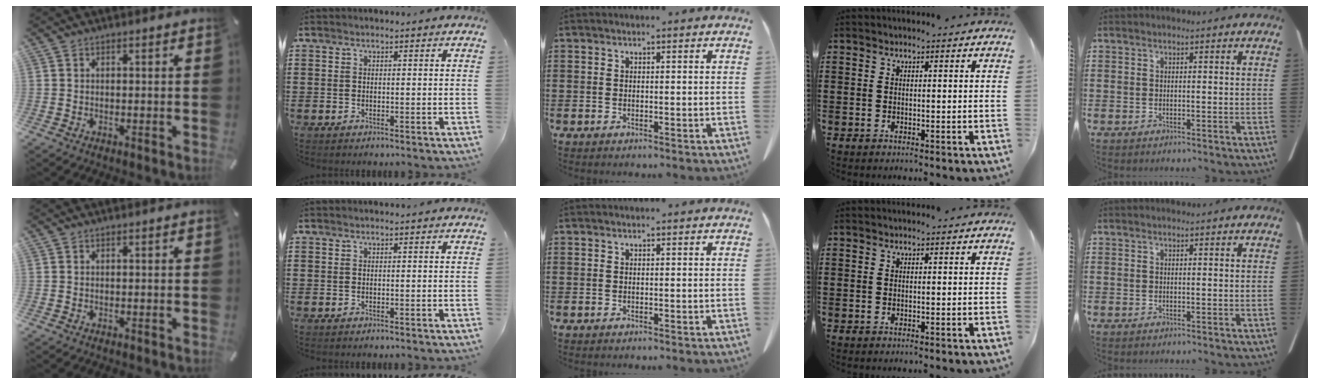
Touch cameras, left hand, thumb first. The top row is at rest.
{}